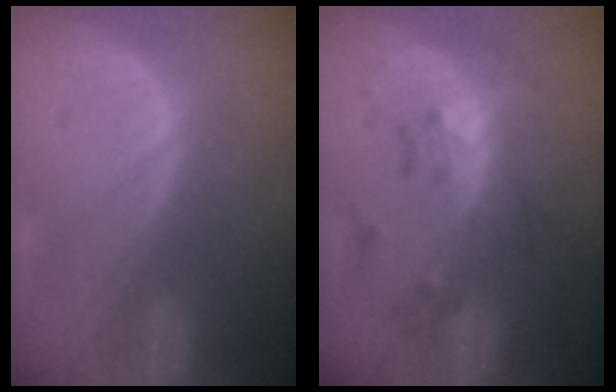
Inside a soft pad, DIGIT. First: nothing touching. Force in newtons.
{"total": 5.9, "press": 5.9, "slide": 0.3}